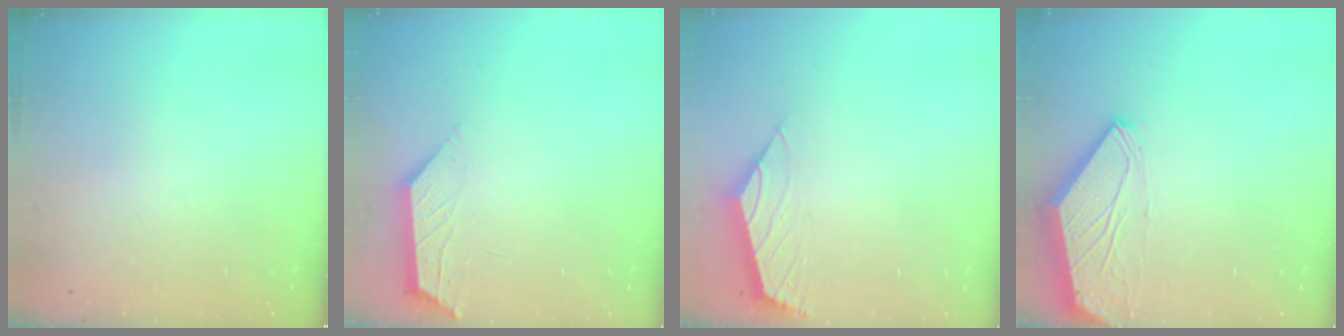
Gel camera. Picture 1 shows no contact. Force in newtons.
{"total": 1.9, "press": 1.8, "slide": 0.5}
{"total": 1.6, "press": 1.5, "slide": 0.5}
{"total": 0.0}